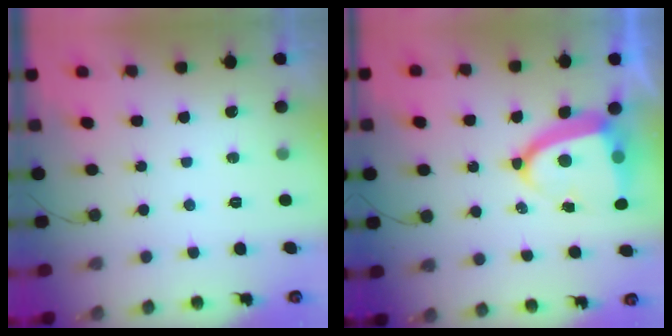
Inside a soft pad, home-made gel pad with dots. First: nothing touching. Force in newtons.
{"total": 11.9, "press": 11.7, "slide": 1.9}